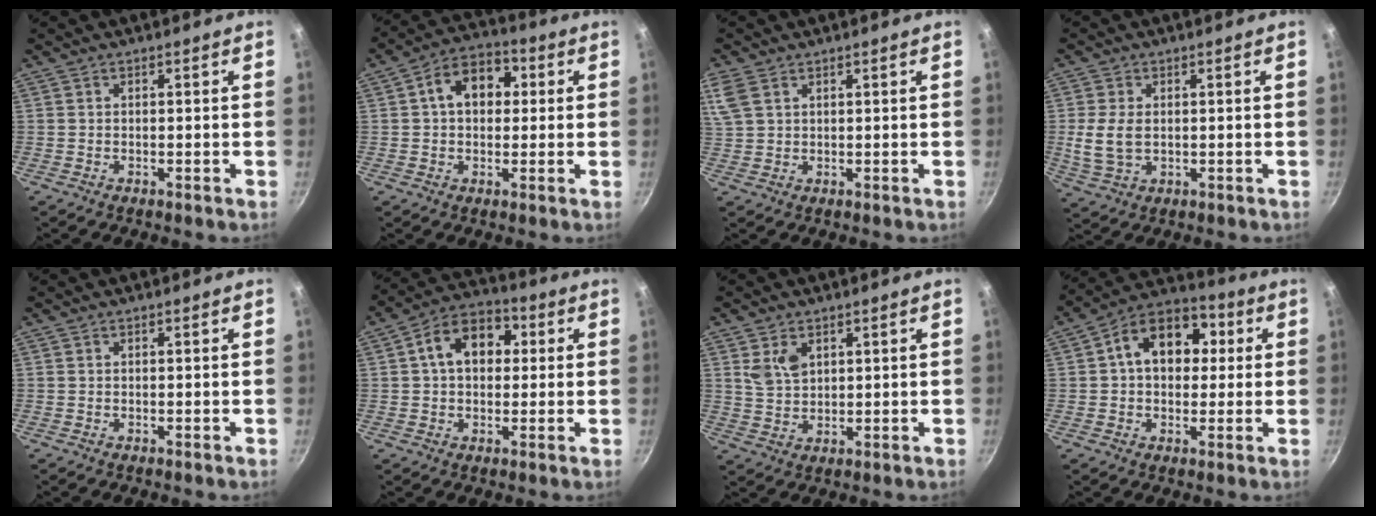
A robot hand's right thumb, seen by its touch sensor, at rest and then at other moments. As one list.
[{"total": 10.0, "force": [1.8, 7.2, 6.8], "torque": [-0.065, 0.021, 0.014]}, {"total": 6.9, "force": [3.5, 4.5, 4.0], "torque": [-0.090, 0.009, 0.074]}, {"total": 6.5, "force": [0.3, 4.3, 4.9], "torque": [-0.100, -0.007, 0.011]}, {"total": 0.0}, {"total": 11.3, "force": [2.1, 8.0, 7.7], "torque": [-0.083, 0.024, 0.017]}, {"total": 5.2, "force": [2.1, 3.5, 3.3], "torque": [-0.050, -0.013, 0.045]}, {"total": 13.8, "force": [2.5, 9.9, 9.3], "torque": [-0.099, 0.027, 0.020]}]